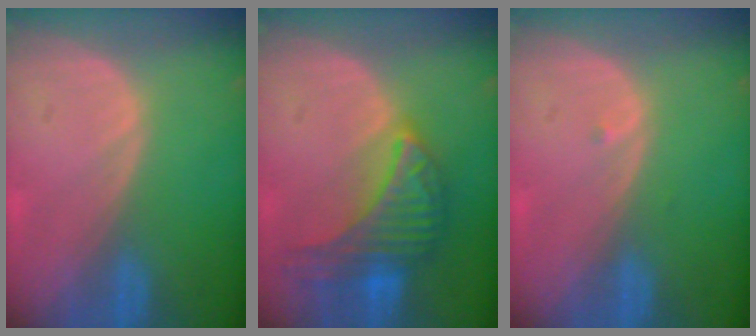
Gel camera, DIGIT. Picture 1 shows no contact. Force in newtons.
{"total": 8.8, "press": 8.8, "slide": 0.3}
{"total": 0.5, "press": 0.4, "slide": 0.3}